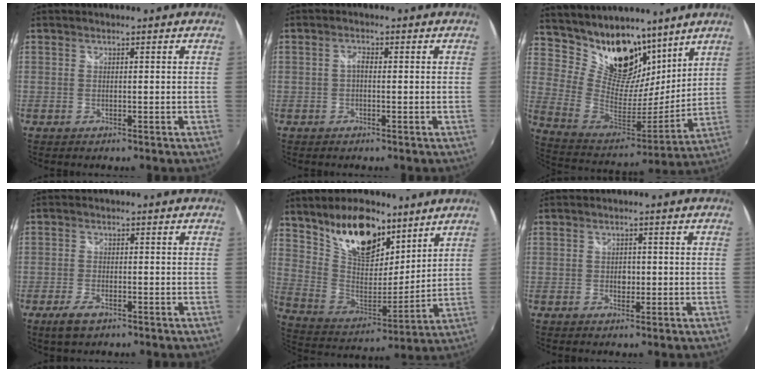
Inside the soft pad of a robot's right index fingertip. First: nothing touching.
{"total": 1.3, "force": [-0.2, 0.7, 1.1], "torque": [-0.022, 0.005, -0.007]}
{"total": 19.0, "force": [13.6, 10.7, 7.9], "torque": [-0.177, 0.004, 0.250]}
{"total": 4.1, "force": [-2.6, 1.7, 2.5], "torque": [-0.064, -0.009, -0.049]}
{"total": 18.2, "force": [12.0, 8.9, 10.4], "torque": [-0.197, 0.012, 0.227]}
{"total": 1.8, "force": [-0.3, 1.5, 1.0], "torque": [-0.017, 0.002, -0.006]}